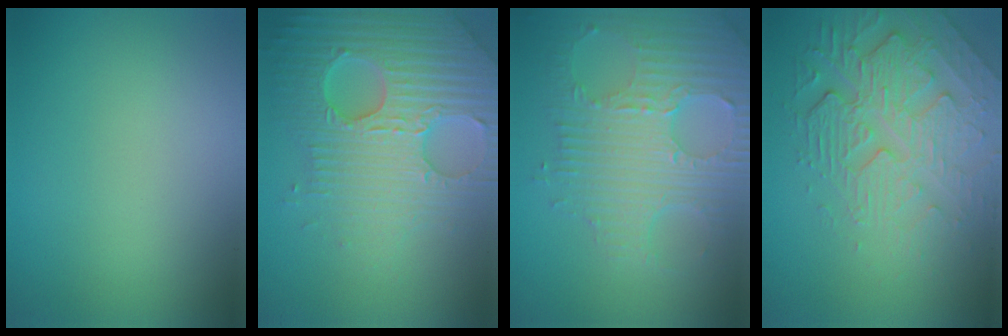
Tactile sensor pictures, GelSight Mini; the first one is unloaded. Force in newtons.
{"total": 7.3, "press": 7.1, "slide": 1.7}
{"total": 8.1, "press": 5.7, "slide": 5.7}
{"total": 4.7, "press": 4.3, "slide": 1.9}